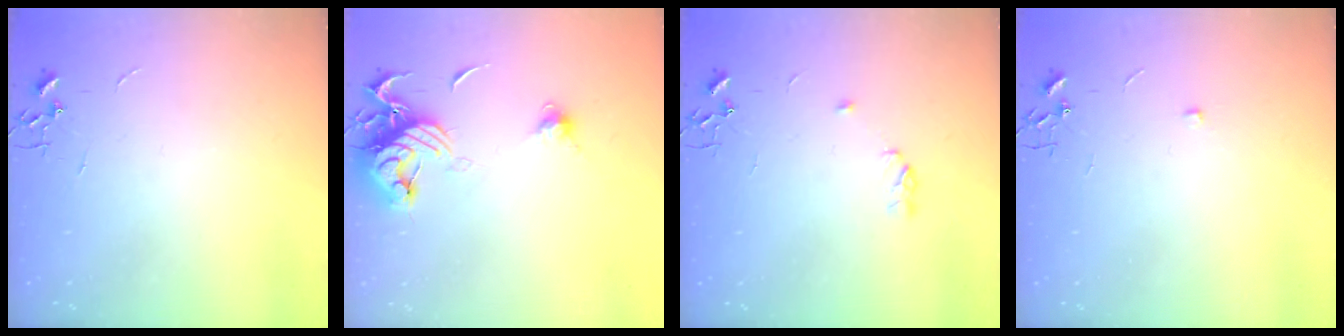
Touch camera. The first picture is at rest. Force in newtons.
{"total": 14.7, "press": 14.6, "slide": 1.2}
{"total": 4.2, "press": 4.1, "slide": 0.6}
{"total": 4.4, "press": 4.3, "slide": 0.7}